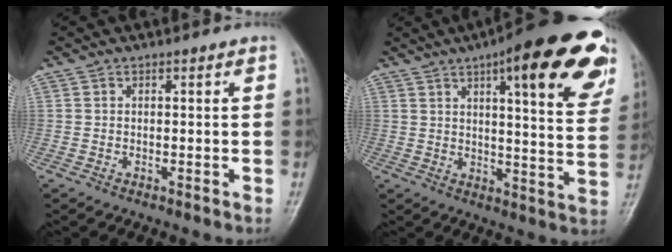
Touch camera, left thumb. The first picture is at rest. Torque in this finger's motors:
{"motor_torque": [0.92, 0.57, 1.66, -1.11, 0.25]}